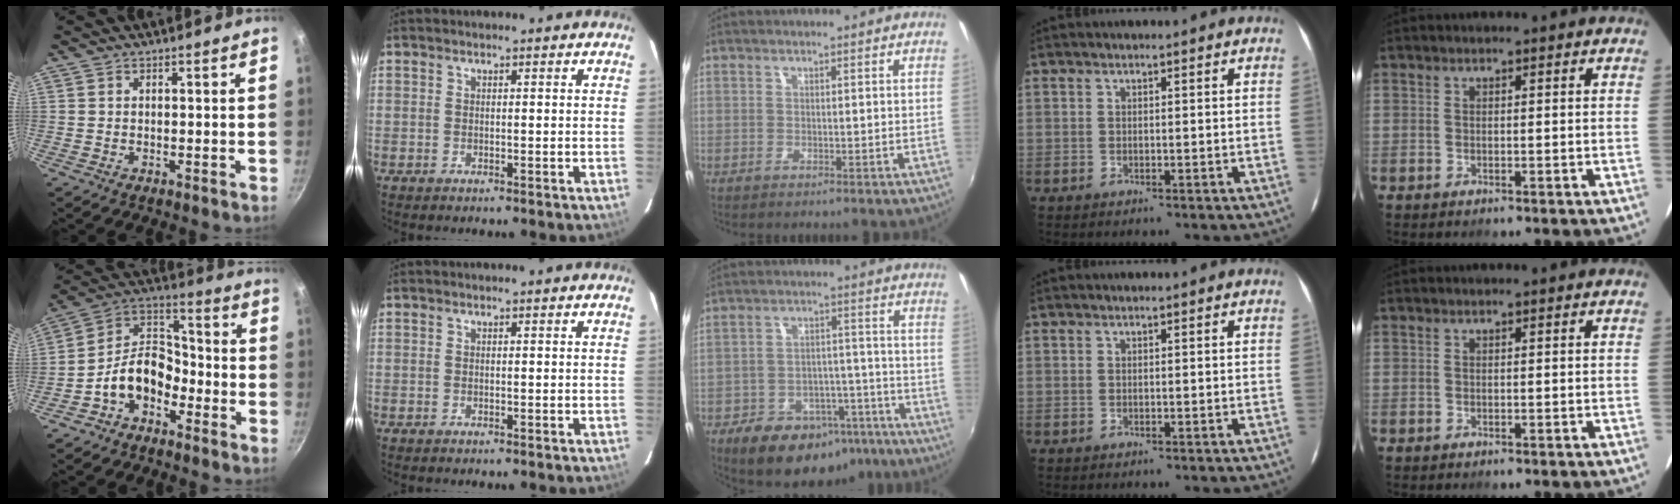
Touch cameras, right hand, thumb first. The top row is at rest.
{"thumb": {"total": 11.3, "force": [-5.4, 7.5, 6.5], "torque": [-0.083, 0.068, -0.122]}, "middle": {"total": 16.9, "force": [-11.2, 10.0, 7.6], "torque": [-0.147, 0.026, -0.141]}}